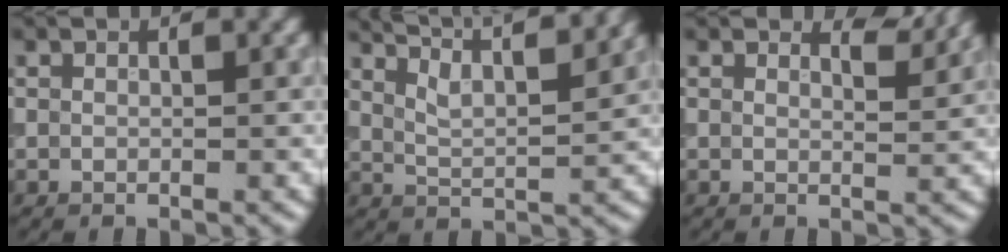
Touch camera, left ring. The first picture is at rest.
{"total": 11.3, "force": [8.5, 3.5, 6.5], "torque": [-0.093, 0.035, 0.095]}
{"total": 2.2, "force": [2.0, 0.3, 0.9], "torque": [-0.013, -0.006, 0.022]}